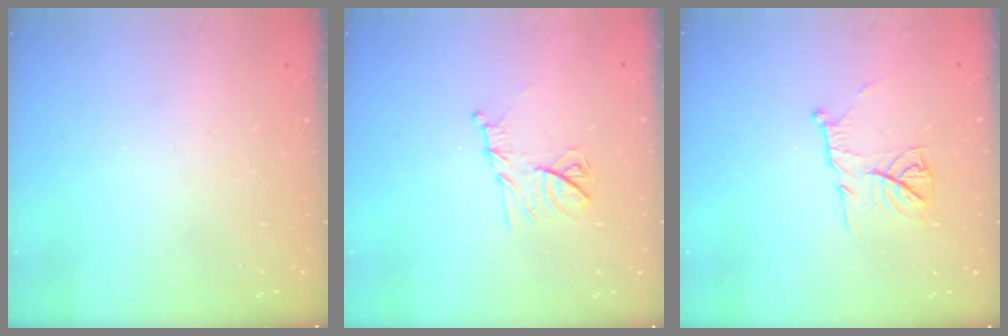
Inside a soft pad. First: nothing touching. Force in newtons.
{"total": 11.2, "press": 11.2, "slide": 0.5}
{"total": 10.3, "press": 10.3, "slide": 0.1}